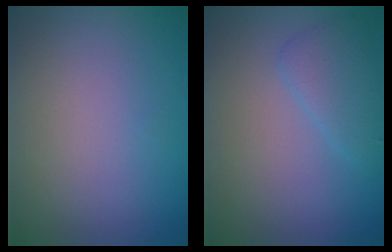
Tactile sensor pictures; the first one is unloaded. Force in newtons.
{"total": 2.1, "press": 2.1, "slide": 0.1}